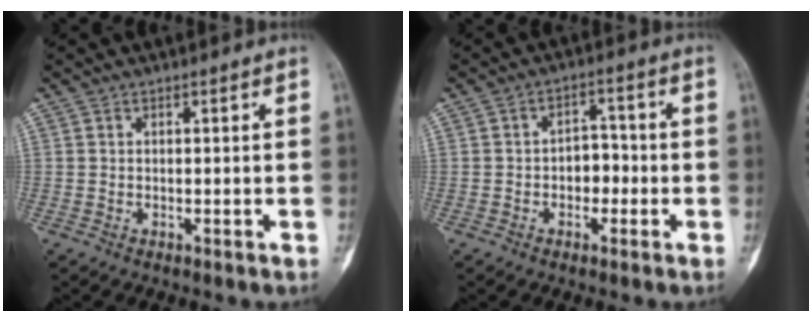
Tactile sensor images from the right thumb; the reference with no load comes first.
{"total": 4.9, "force": [-1.1, 3.5, 3.2], "torque": [-0.023, 0.021, -0.024]}